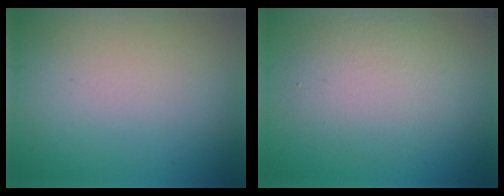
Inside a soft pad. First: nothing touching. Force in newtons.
{"total": 4.2, "press": 4.2, "slide": 0.2}